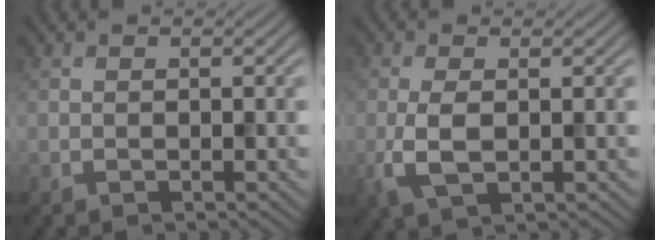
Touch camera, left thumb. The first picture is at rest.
{"total": 4.0, "force": [-0.3, 1.8, 3.6], "torque": [-0.090, -0.005, -0.008]}